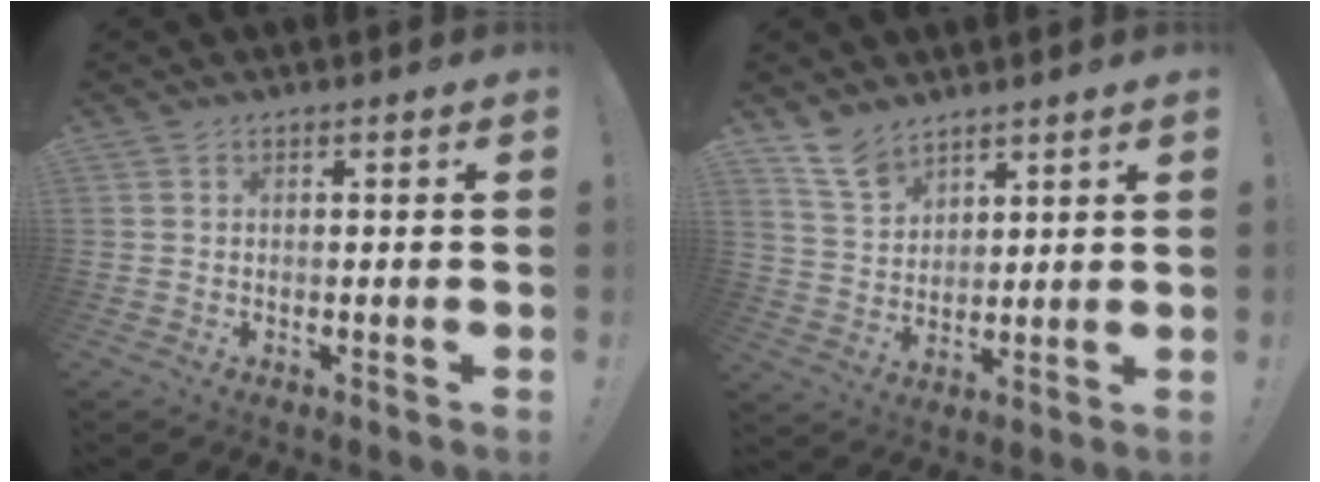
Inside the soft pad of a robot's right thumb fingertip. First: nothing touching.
{"total": 9.4, "force": [7.5, 4.9, 2.8], "torque": [-0.063, -0.046, 0.148]}